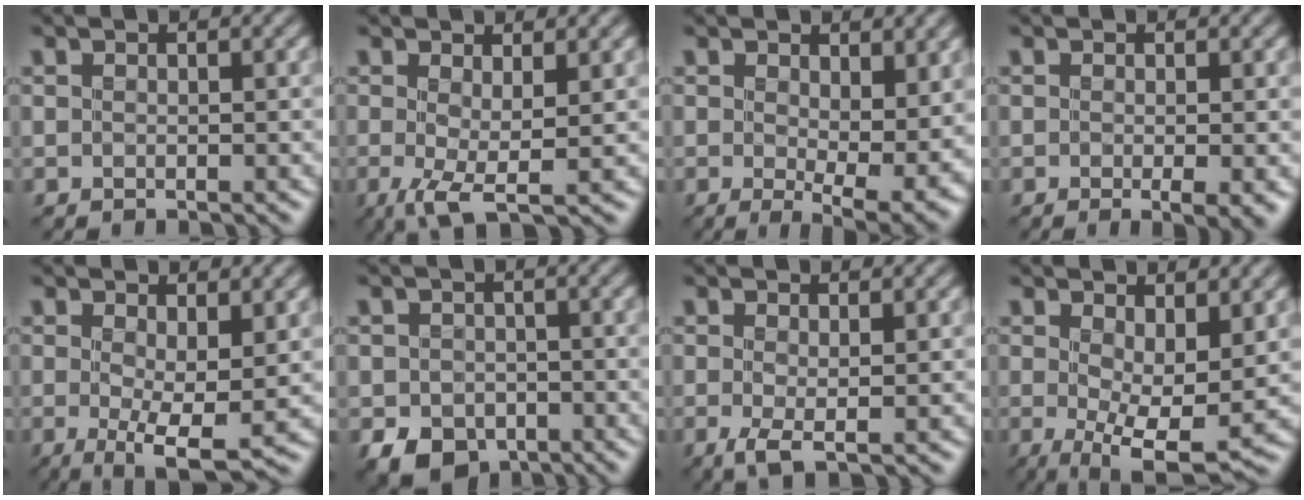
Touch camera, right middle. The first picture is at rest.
{"total": 3.5, "force": [-0.3, 0.8, 3.4], "torque": [-0.066, -0.008, -0.008]}
{"total": 7.0, "force": [1.2, 2.8, 6.3], "torque": [-0.090, -0.021, 0.024]}
{"total": 2.1, "force": [-0.3, 0.2, 2.1], "torque": [-0.027, -0.006, -0.003]}
{"total": 5.4, "force": [-0.1, 1.5, 5.2], "torque": [-0.088, -0.015, 0.001]}
{"total": 4.6, "force": [-2.4, 3.2, 2.2], "torque": [-0.040, -0.015, -0.042]}
{"total": 1.8, "force": [-0.2, 0.3, 1.8], "torque": [-0.038, -0.006, -0.006]}
{"total": 7.2, "force": [0.4, 2.6, 6.7], "torque": [-0.109, -0.018, 0.008]}